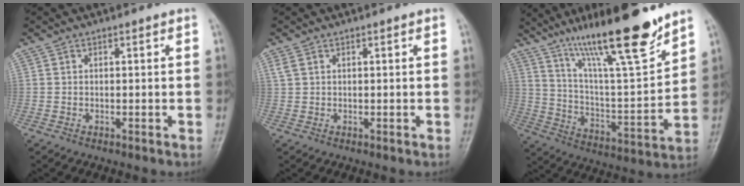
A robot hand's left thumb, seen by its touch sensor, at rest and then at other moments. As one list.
[{"total": 1.2, "force": [0.6, 0.7, 0.7], "torque": [-0.017, 0.009, 0.017]}, {"total": 20.2, "force": [14.7, 2.8, 13.6], "torque": [-0.202, -0.074, 0.256]}]